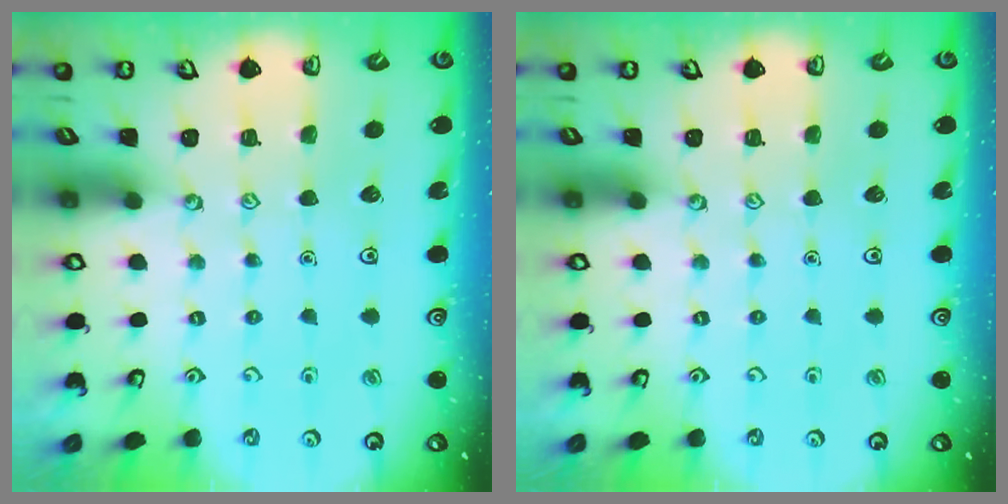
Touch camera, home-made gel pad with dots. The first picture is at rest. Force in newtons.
{"total": 0.0}